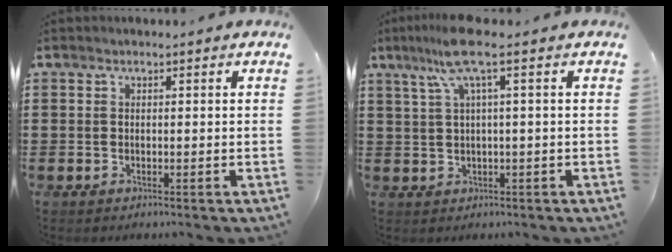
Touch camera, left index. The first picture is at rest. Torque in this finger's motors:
{"motor_torque": [1.13, -1.01, 0.58, 0.18]}